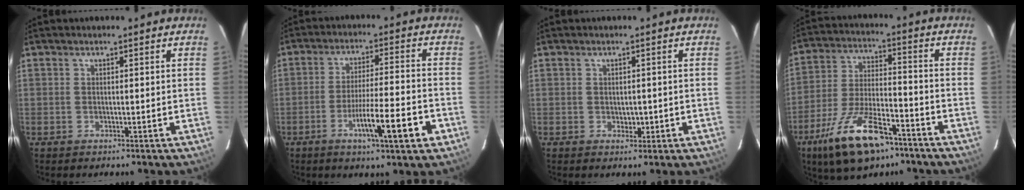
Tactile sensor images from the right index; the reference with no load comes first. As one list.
[{"total": 10.8, "force": [-4.8, 0.3, 9.6], "torque": [-0.159, -0.007, -0.075]}, {"total": 1.6, "force": [-0.4, 1.2, 1.1], "torque": [-0.014, 0.000, 0.002]}, {"total": 14.7, "force": [-9.4, 4.6, 10.3], "torque": [-0.205, -0.013, -0.166]}]